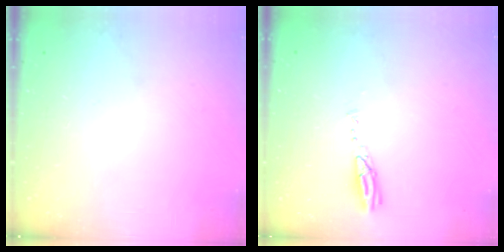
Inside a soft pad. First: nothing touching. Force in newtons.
{"total": 3.6, "press": 3.6, "slide": 0.2}